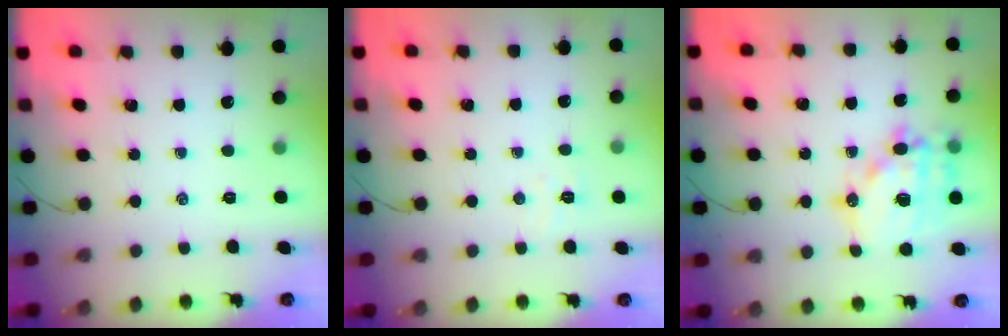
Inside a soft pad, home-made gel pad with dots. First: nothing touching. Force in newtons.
{"total": 3.1, "press": 2.9, "slide": 0.9}
{"total": 15.4, "press": 15.1, "slide": 3.2}